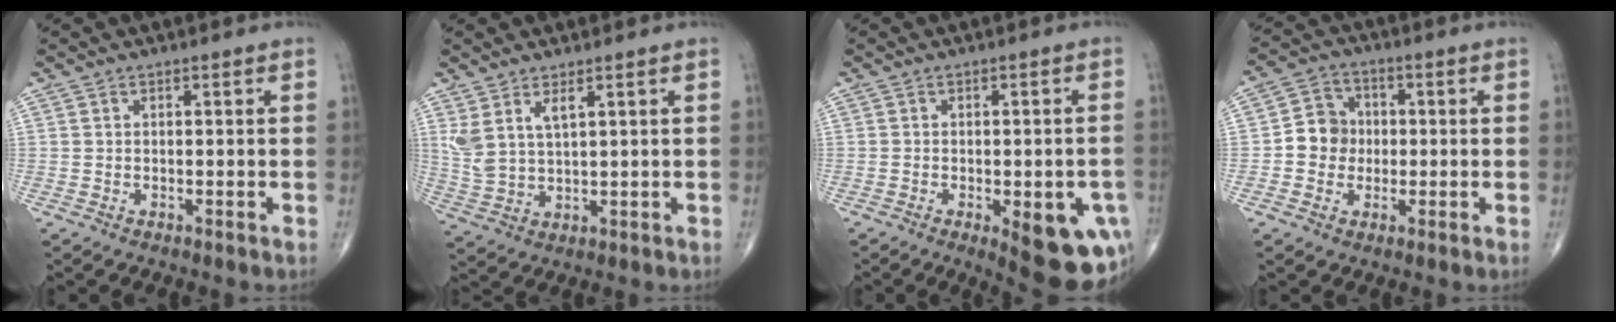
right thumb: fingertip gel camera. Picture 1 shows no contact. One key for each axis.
{"total": 5.8, "fx": 3.0, "fy": 2.2, "fz": 4.4, "tx": -0.099, "ty": -0.015, "tz": 0.072}
{"total": 13.7, "fx": -4.9, "fy": 5.4, "fz": 11.6, "tx": -0.104, "ty": 0.005, "tz": -0.044}
{"total": 7.0, "fx": -0.5, "fy": 6.4, "fz": 2.8, "tx": -0.016, "ty": 0.018, "tz": -0.021}